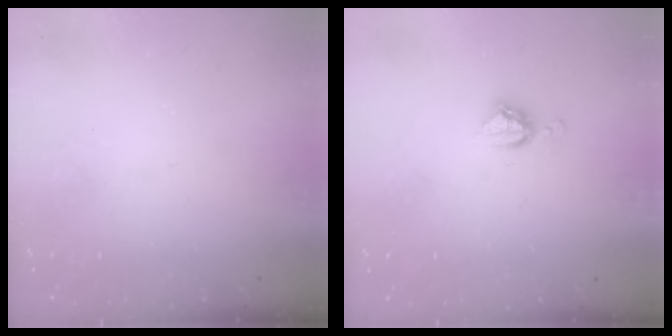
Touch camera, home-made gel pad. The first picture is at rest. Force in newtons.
{"total": 5.4, "press": 5.4, "slide": 0.1}